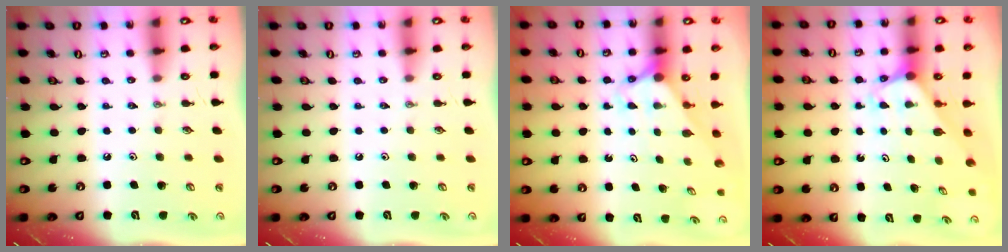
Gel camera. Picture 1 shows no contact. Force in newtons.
{"total": 0.0}
{"total": 2.8, "press": 2.8, "slide": 0.1}
{"total": 2.0, "press": 2.0, "slide": 0.1}